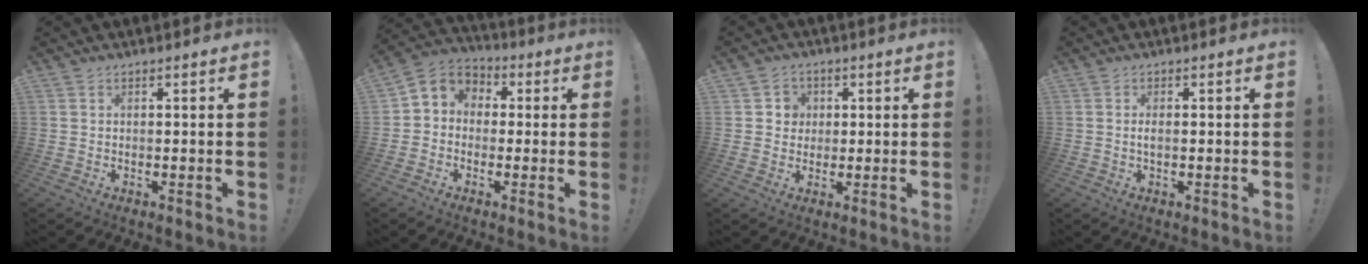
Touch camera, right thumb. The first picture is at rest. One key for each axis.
{"total": 5.6, "fx": -0.8, "fy": 5.2, "fz": 1.9, "tx": -0.030, "ty": 0.012, "tz": -0.007}
{"total": 4.5, "fx": 0.9, "fy": 4.4, "fz": 0.9, "tx": -0.014, "ty": -0.002, "tz": 0.016}
{"total": 1.4, "fx": -0.2, "fy": 0.4, "fz": 1.3, "tx": -0.016, "ty": -0.003, "tz": -0.006}